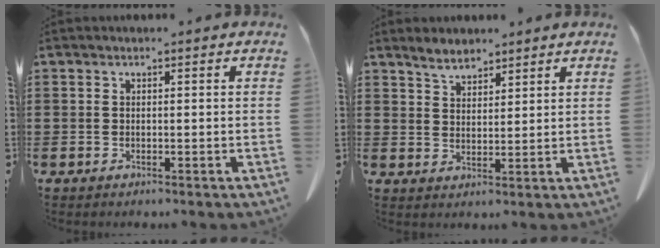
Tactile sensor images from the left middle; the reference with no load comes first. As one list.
[{"total": 3.7, "force": [3.3, 1.5, 1.0], "torque": [-0.031, 0.000, 0.063]}]